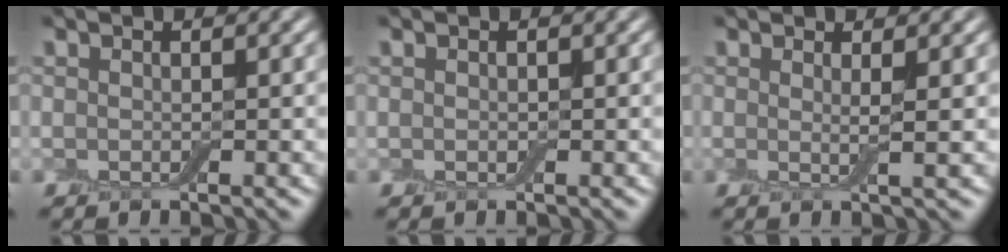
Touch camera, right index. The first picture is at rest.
{"total": 0.0}
{"total": 1.6, "force": [0.4, 0.3, 1.5], "torque": [-0.024, -0.005, 0.000]}